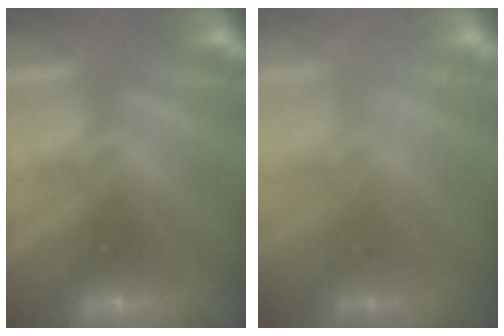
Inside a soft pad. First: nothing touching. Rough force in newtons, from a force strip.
{"total": 2.3}